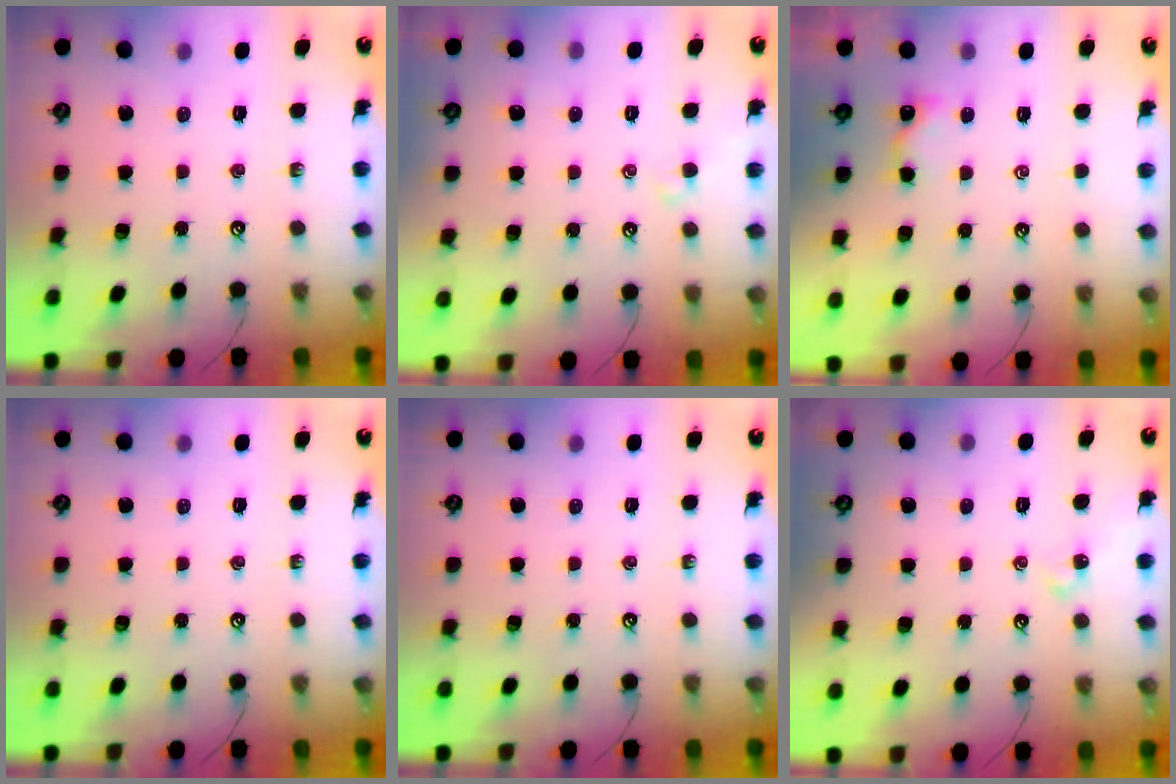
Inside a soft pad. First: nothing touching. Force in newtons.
{"total": 2.1, "press": 2.0, "slide": 0.4}
{"total": 1.3, "press": 1.3, "slide": 0.3}
{"total": 0.0}
{"total": 0.0}
{"total": 1.3, "press": 1.2, "slide": 0.4}